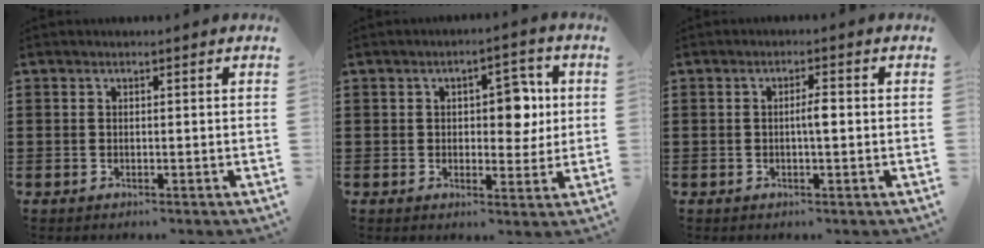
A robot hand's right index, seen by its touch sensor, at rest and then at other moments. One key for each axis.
{"total": 6.3, "fx": 0.9, "fy": 3.6, "fz": 5.1, "tx": -0.072, "ty": 0.002, "tz": 0.003}
{"total": 2.2, "fx": -0.1, "fy": 0.4, "fz": 2.1, "tx": -0.039, "ty": 0.002, "tz": -0.003}